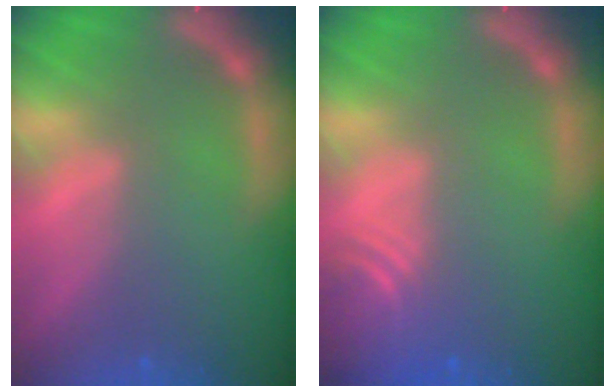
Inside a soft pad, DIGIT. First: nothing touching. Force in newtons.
{"total": 4.5}